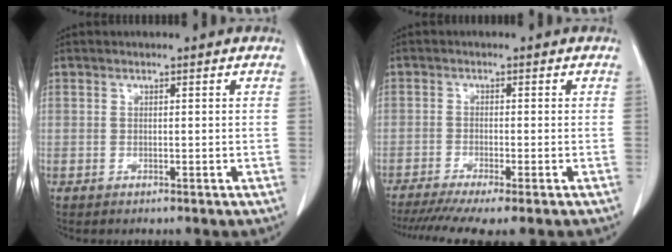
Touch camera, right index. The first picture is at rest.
{"total": 8.8, "force": [-6.9, 0.4, 5.4], "torque": [-0.081, -0.013, -0.110]}